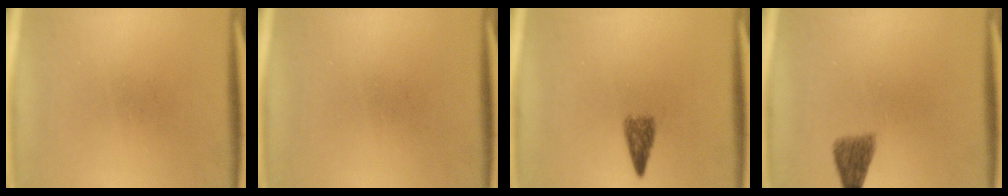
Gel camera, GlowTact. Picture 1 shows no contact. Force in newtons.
{"total": 0.0}
{"total": 2.5}
{"total": 3.7}